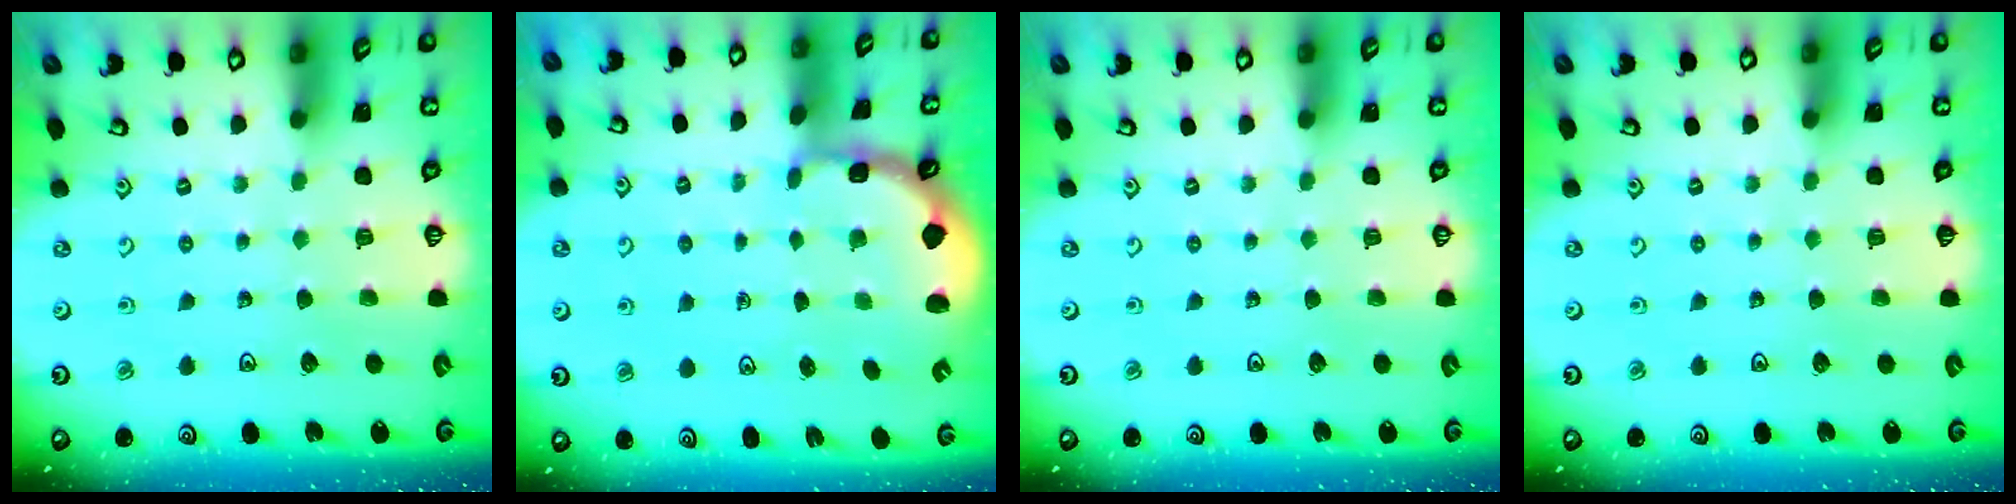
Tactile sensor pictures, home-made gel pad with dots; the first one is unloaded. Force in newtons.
{"total": 1.2, "press": 1.1, "slide": 0.4}
{"total": 0.0}
{"total": 0.0}